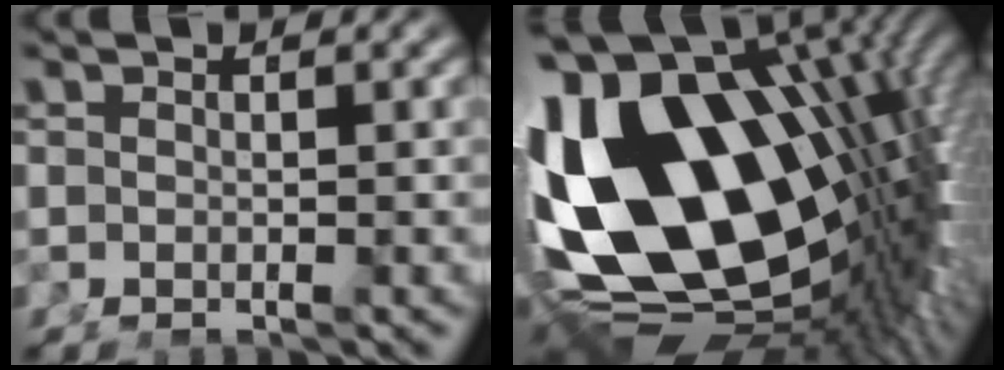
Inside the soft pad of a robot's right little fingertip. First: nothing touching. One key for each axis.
{"total": 38.3, "fx": -3.5, "fy": 23.5, "fz": 30.0, "tx": -0.482, "ty": -0.079, "tz": -0.010}